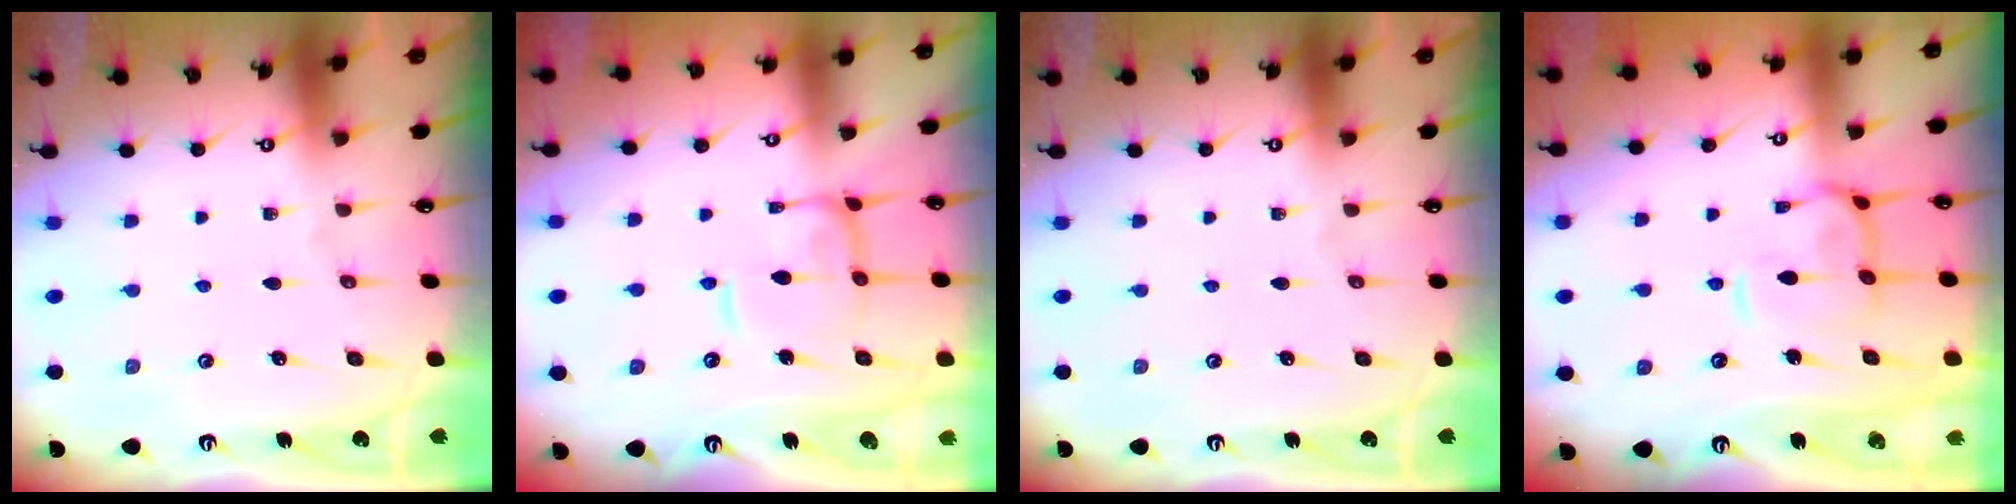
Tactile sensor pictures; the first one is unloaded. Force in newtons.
{"total": 4.6, "press": 4.5, "slide": 0.9}
{"total": 0.0}
{"total": 6.0, "press": 5.8, "slide": 1.2}